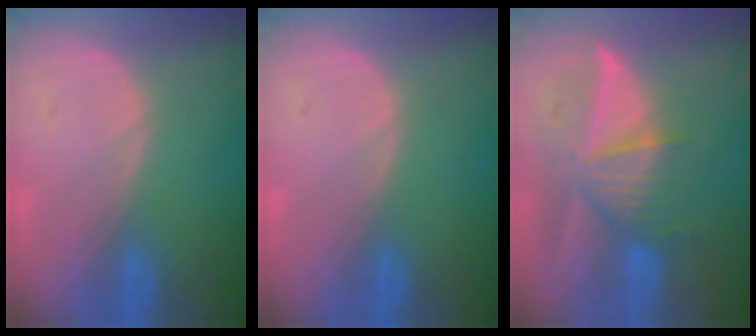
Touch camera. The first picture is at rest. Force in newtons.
{"total": 0.0}
{"total": 9.5, "press": 8.5, "slide": 4.3}